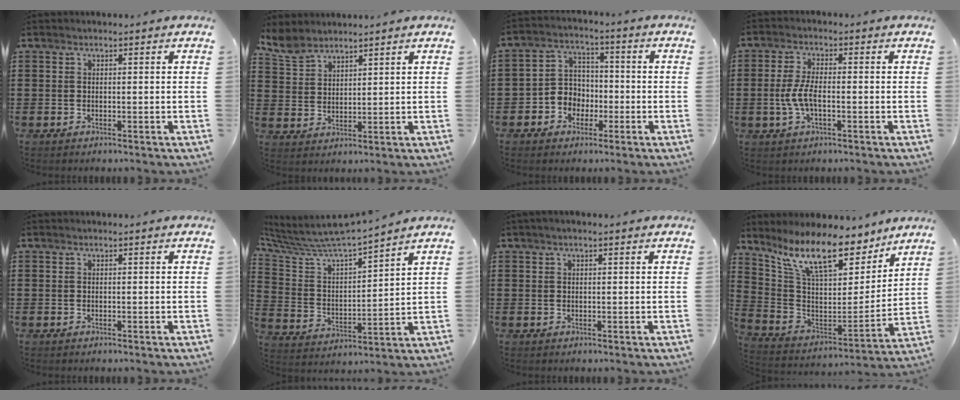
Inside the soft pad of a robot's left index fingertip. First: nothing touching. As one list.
[{"total": 4.7, "force": [4.3, 1.6, 1.2], "torque": [-0.039, -0.010, 0.082]}, {"total": 5.1, "force": [-2.0, 4.5, 1.4], "torque": [-0.047, 0.009, -0.042]}, {"total": 4.8, "force": [-1.0, 1.7, 4.4], "torque": [-0.103, -0.004, -0.025]}, {"total": 0.0}, {"total": 7.3, "force": [7.0, 0.5, 2.1], "torque": [-0.078, -0.055, 0.116]}, {"total": 0.8, "force": [0.4, 0.1, 0.6], "torque": [-0.013, 0.002, 0.007]}, {"total": 12.7, "force": [9.5, 3.3, 7.6], "torque": [-0.176, -0.052, 0.165]}]